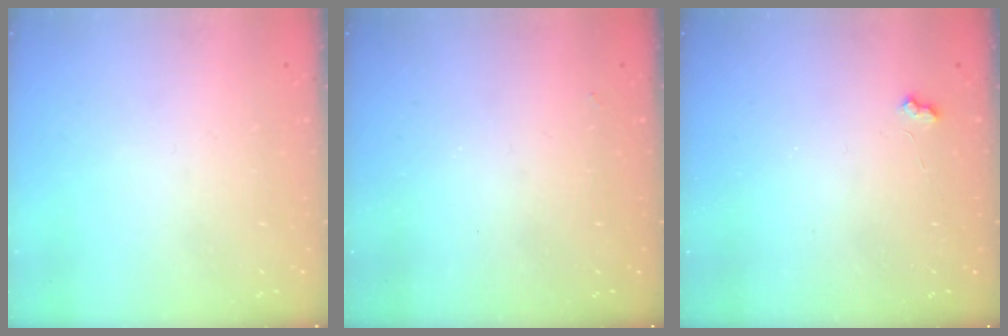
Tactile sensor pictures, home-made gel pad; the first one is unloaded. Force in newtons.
{"total": 1.3, "press": 1.3, "slide": 0.3}
{"total": 2.3, "press": 2.3, "slide": 0.4}